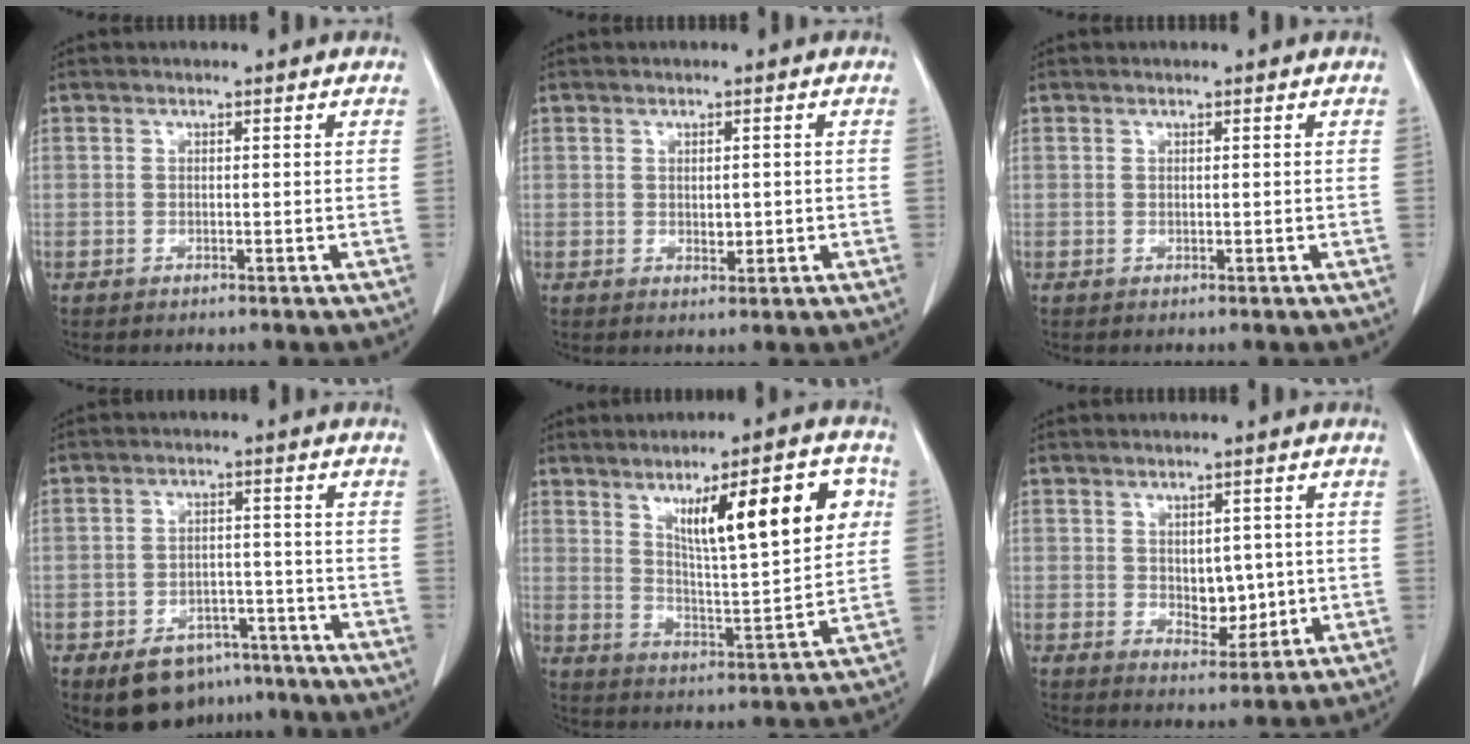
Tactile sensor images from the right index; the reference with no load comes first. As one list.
[{"total": 1.7, "force": [-0.1, 1.0, 1.4], "torque": [-0.020, -0.002, 0.003]}, {"total": 0.0}, {"total": 8.8, "force": [-6.2, 5.2, 3.3], "torque": [-0.048, 0.013, -0.087]}, {"total": 16.4, "force": [6.0, 2.8, 15.1], "torque": [-0.222, 0.013, 0.096]}, {"total": 5.2, "force": [-0.1, 3.2, 4.2], "torque": [-0.052, -0.001, 0.010]}]